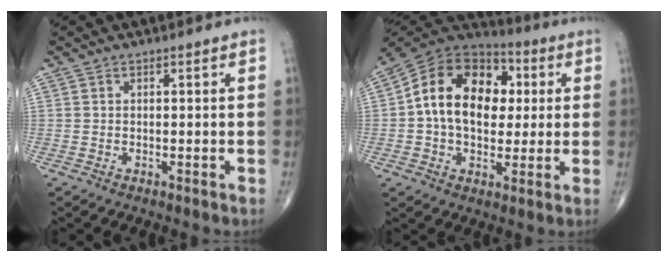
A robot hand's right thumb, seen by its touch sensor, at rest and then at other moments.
{"total": 18.3, "force": [2.0, 12.7, 13.1], "torque": [-0.189, 0.026, 0.026]}